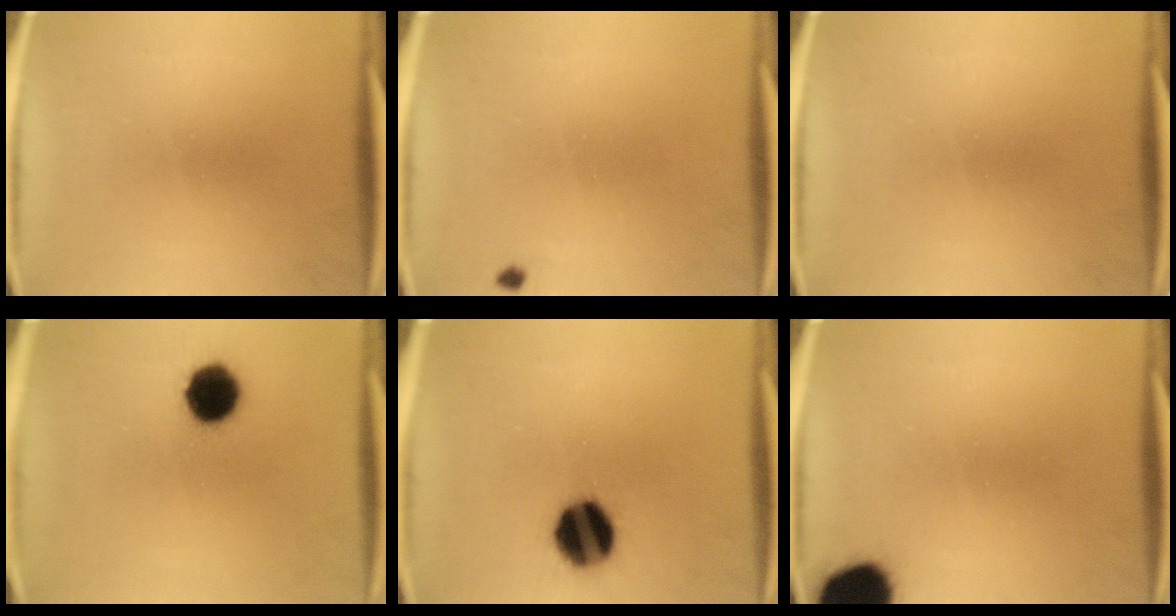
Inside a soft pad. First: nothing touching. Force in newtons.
{"total": 0.7}
{"total": 0.0}
{"total": 10.4}
{"total": 14.3}
{"total": 13.5}